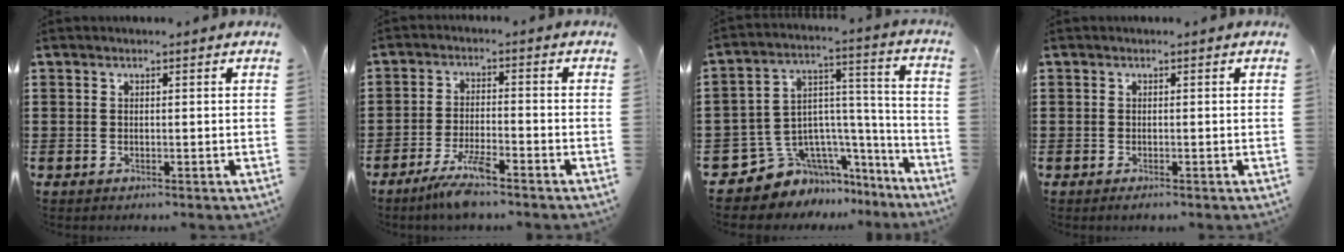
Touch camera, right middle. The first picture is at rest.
{"total": 5.4, "force": [-3.9, 0.6, 3.6], "torque": [-0.078, -0.009, -0.074]}
{"total": 7.3, "force": [-5.0, 5.2, 1.1], "torque": [-0.055, -0.018, -0.090]}
{"total": 0.5, "force": [-0.5, 0.0, 0.3], "torque": [-0.008, -0.005, -0.007]}